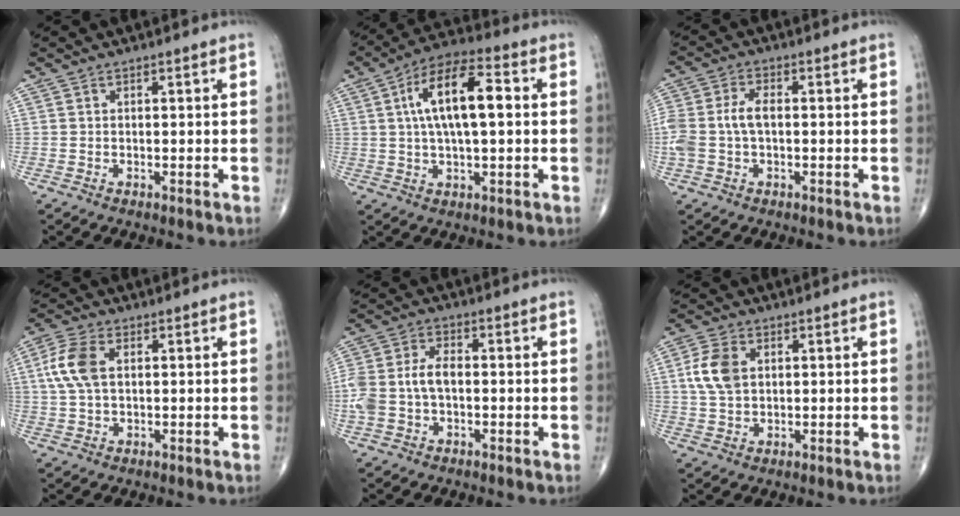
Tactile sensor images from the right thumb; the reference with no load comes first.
{"total": 14.1, "force": [2.2, 5.5, 12.8], "torque": [-0.225, 0.023, 0.031]}
{"total": 6.6, "force": [-0.3, 3.8, 5.4], "torque": [-0.136, 0.020, -0.006]}
{"total": 7.8, "force": [1.5, 4.5, 6.2], "torque": [-0.146, 0.013, 0.030]}
{"total": 8.1, "force": [-0.8, 4.9, 6.4], "torque": [-0.147, 0.026, -0.018]}
{"total": 7.2, "force": [1.5, 4.8, 5.2], "torque": [-0.104, 0.002, 0.029]}